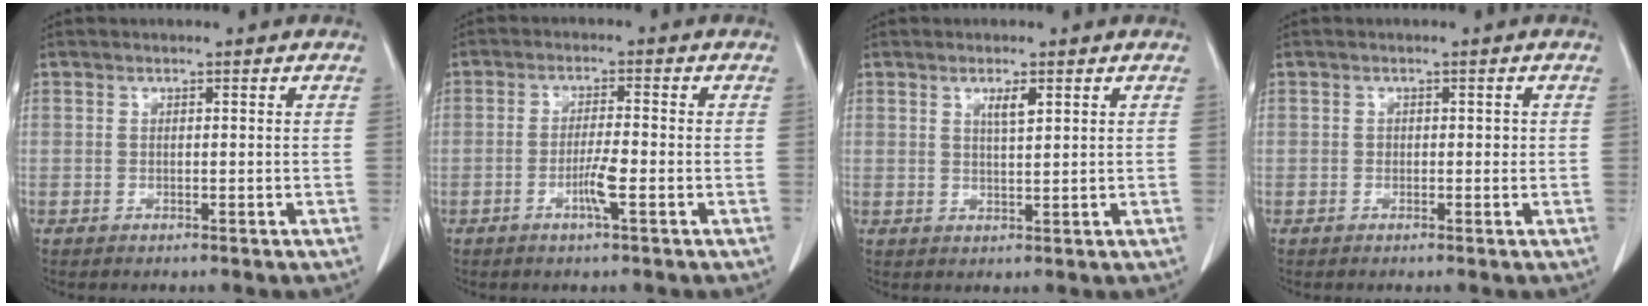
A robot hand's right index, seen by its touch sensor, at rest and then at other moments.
{"total": 3.5, "force": [-1.5, 0.3, 3.1], "torque": [-0.059, -0.001, -0.030]}
{"total": 2.3, "force": [1.2, 0.3, 2.0], "torque": [-0.038, -0.002, 0.023]}
{"total": 1.2, "force": [0.0, 0.9, 0.7], "torque": [-0.010, 0.006, 0.000]}